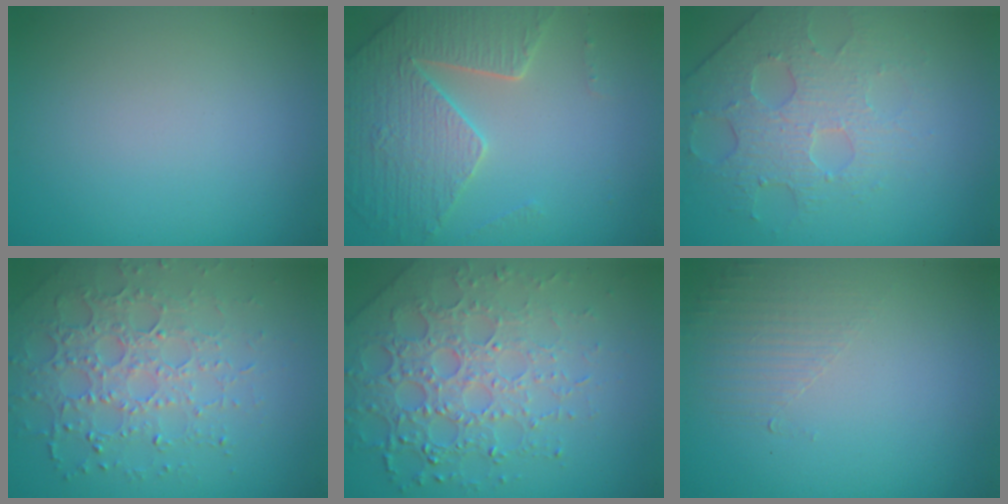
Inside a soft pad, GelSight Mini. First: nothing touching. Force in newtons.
{"total": 5.2, "press": 4.6, "slide": 2.5}
{"total": 4.0, "press": 3.8, "slide": 1.2}
{"total": 4.8, "press": 4.2, "slide": 2.4}
{"total": 7.3, "press": 5.2, "slide": 5.2}
{"total": 1.6, "press": 0.4, "slide": 1.5}